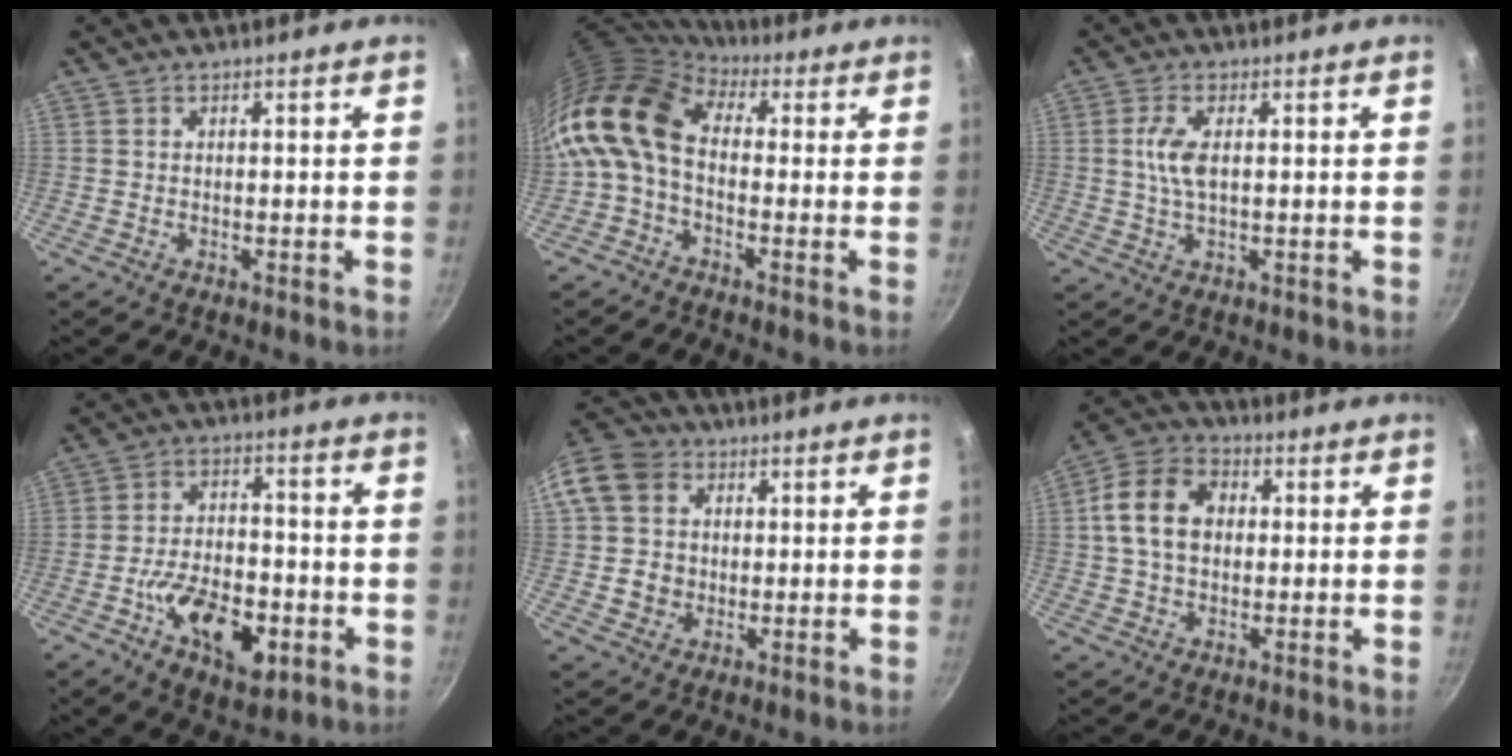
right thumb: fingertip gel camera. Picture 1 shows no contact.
{"total": 12.7, "force": [0.2, 8.5, 9.4], "torque": [-0.177, 0.024, -0.018]}
{"total": 5.1, "force": [0.7, 2.1, 4.5], "torque": [-0.099, 0.002, 0.013]}
{"total": 14.3, "force": [-5.2, 7.8, 10.7], "torque": [-0.152, 0.025, -0.082]}
{"total": 13.1, "force": [2.4, 11.4, 6.0], "torque": [-0.094, 0.020, 0.039]}
{"total": 11.4, "force": [1.6, 8.4, 7.6], "torque": [-0.121, 0.017, 0.014]}